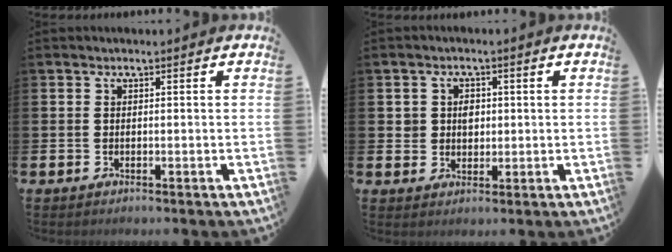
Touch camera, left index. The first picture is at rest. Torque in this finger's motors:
{"motor_torque": [0.17, -0.01, 0.02, 0.01]}